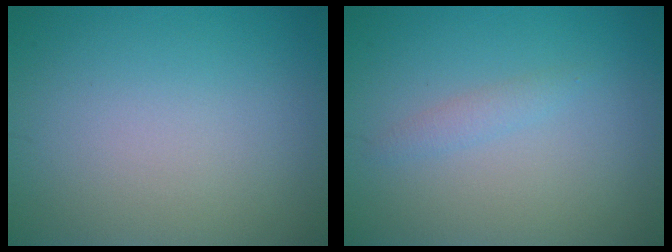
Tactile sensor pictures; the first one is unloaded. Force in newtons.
{"total": 1.1, "press": 1.1, "slide": 0.1}